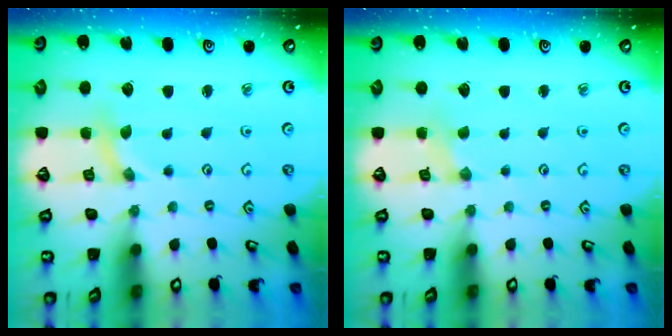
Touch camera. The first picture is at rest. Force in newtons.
{"total": 0.0}